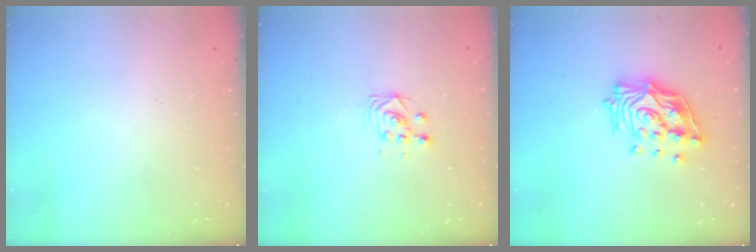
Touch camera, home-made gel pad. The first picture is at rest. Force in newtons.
{"total": 2.9, "press": 2.9, "slide": 0.1}
{"total": 17.0, "press": 16.9, "slide": 2.0}